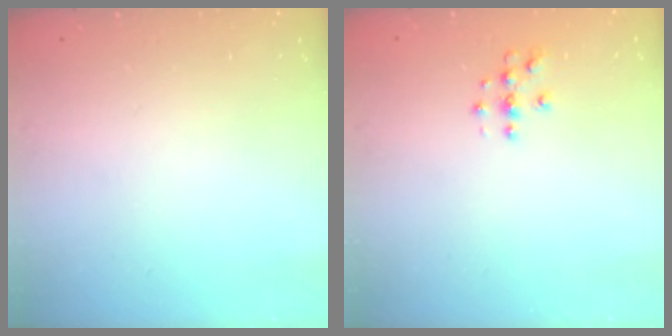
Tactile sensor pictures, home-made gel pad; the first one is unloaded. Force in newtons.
{"total": 3.7, "press": 3.7, "slide": 0.2}